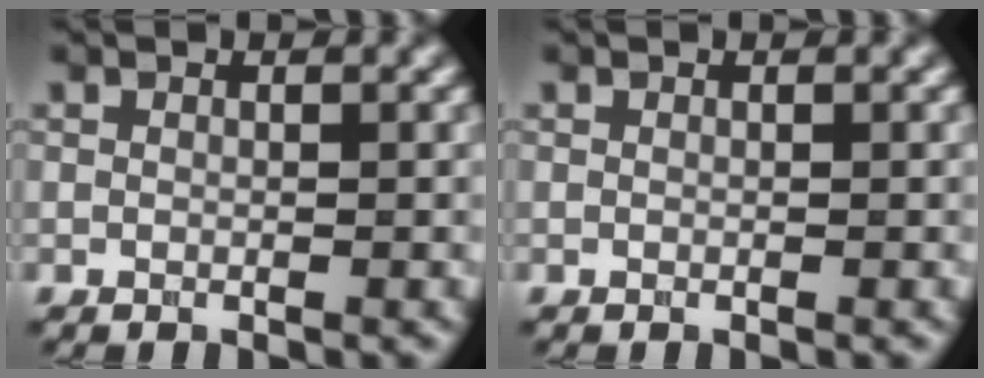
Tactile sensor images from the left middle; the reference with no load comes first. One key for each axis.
{"total": 0.0}